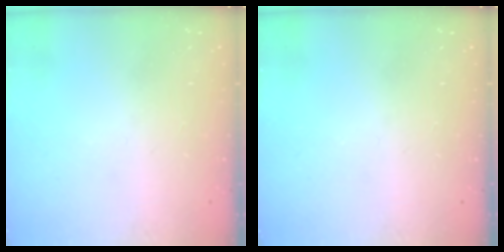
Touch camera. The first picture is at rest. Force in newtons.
{"total": 0.0}